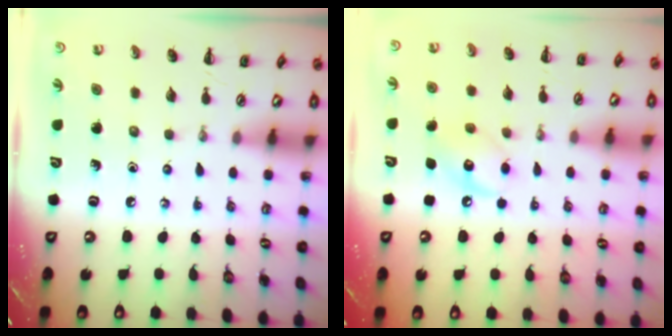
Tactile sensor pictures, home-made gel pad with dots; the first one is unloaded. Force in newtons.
{"total": 9.6, "press": 9.6, "slide": 1.0}